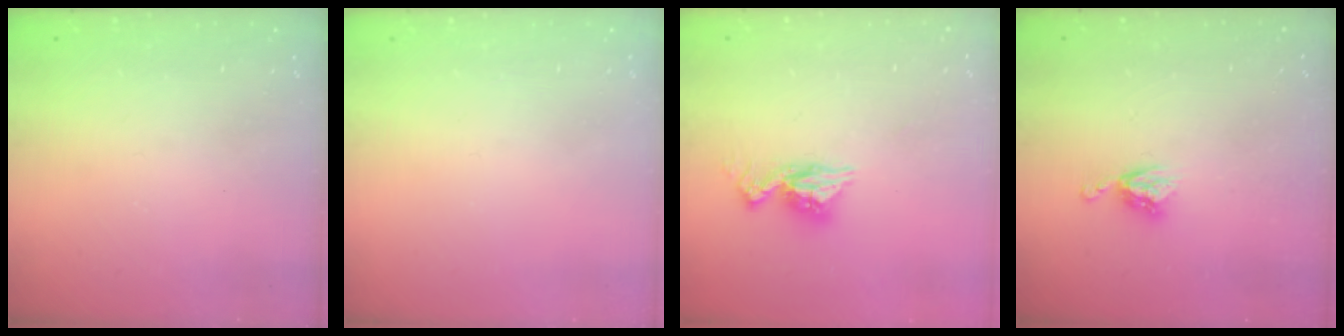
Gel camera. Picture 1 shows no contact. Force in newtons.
{"total": 0.0}
{"total": 9.3, "press": 9.3, "slide": 0.6}
{"total": 5.7, "press": 5.7, "slide": 0.5}